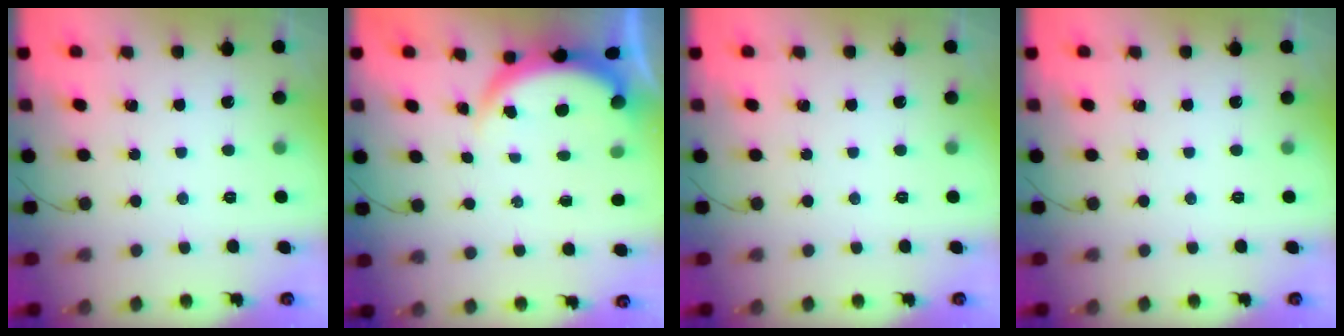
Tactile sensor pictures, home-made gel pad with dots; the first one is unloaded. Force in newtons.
{"total": 3.8, "press": 3.8, "slide": 0.2}
{"total": 0.0}
{"total": 0.0}